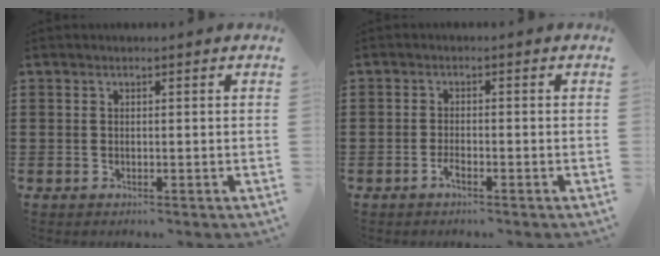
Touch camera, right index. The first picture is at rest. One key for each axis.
{"total": 1.8, "fx": -1.2, "fy": 0.4, "fz": 1.3, "tx": -0.032, "ty": -0.005, "tz": -0.024}